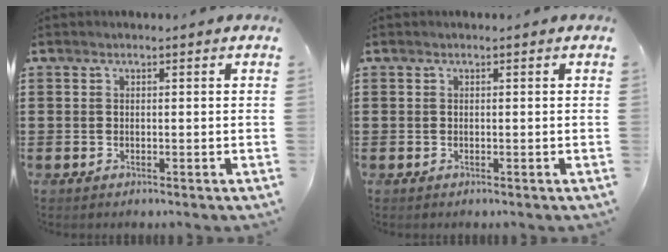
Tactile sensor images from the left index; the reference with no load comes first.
{"total": 0.0}